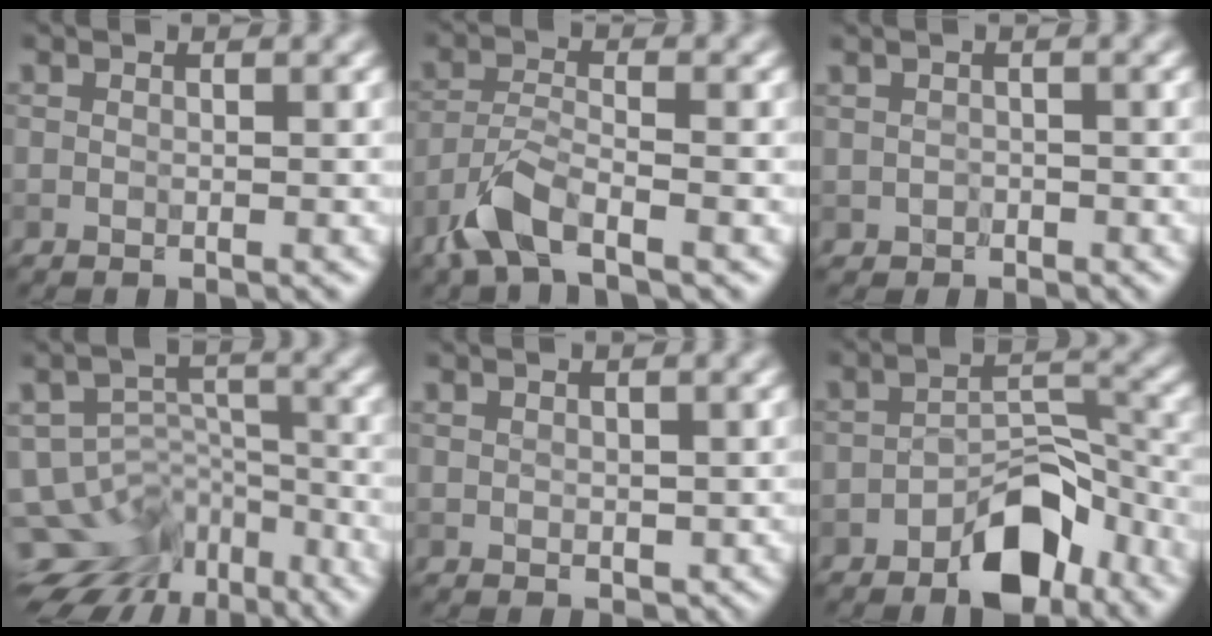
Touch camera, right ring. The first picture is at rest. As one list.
[{"total": 4.8, "force": [-3.4, 1.6, 3.0], "torque": [-0.058, -0.003, -0.075]}, {"total": 0.6, "force": [0.0, 0.6, 0.0], "torque": [0.007, -0.002, -0.003]}, {"total": 12.7, "force": [-9.2, 7.5, 4.8], "torque": [-0.081, -0.001, -0.119]}, {"total": 1.1, "force": [0.6, 0.7, 0.5], "torque": [-0.005, -0.003, 0.010]}, {"total": 6.8, "force": [-4.2, 3.1, 4.4], "torque": [-0.054, 0.008, -0.069]}]